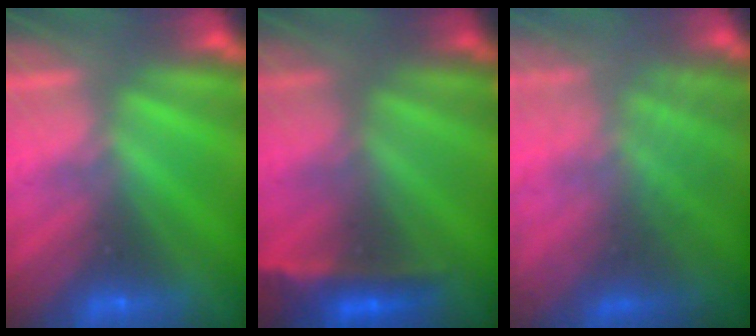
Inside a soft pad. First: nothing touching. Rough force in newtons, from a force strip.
{"total": 2.4}
{"total": 7.6}